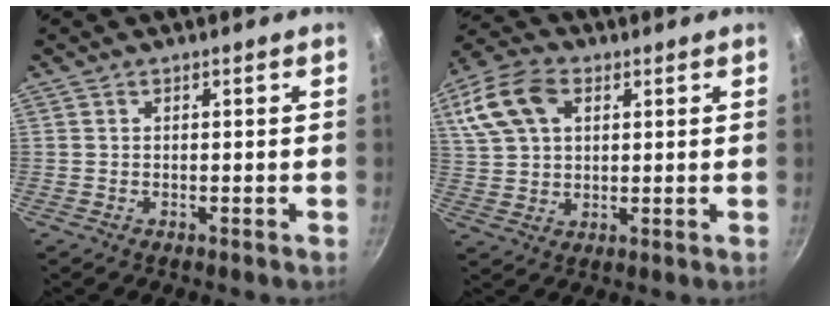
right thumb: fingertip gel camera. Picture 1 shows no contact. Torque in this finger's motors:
{"motor_torque": [-0.28, 0.44, 0.19, 0.18, 0.13]}